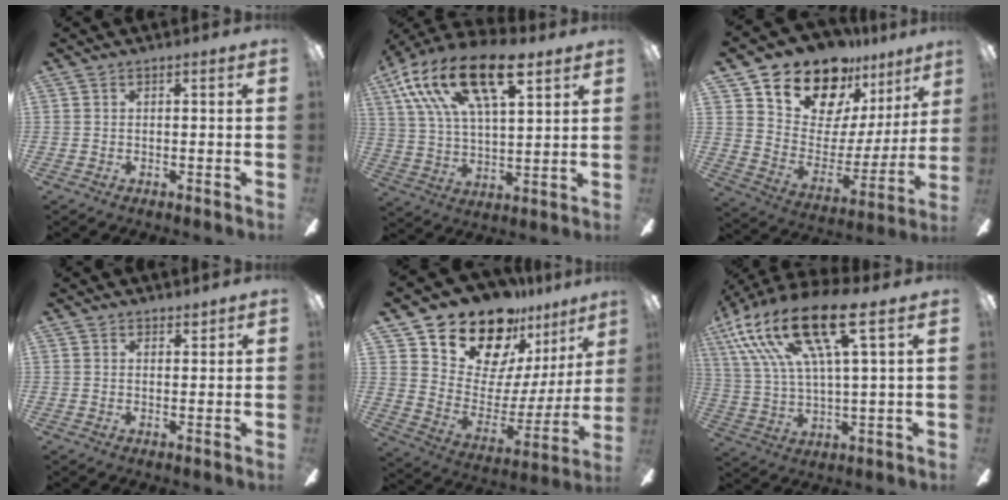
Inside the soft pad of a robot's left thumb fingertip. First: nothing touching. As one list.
[{"total": 22.0, "force": [12.7, 9.5, 15.3], "torque": [-0.280, -0.051, 0.214]}, {"total": 17.4, "force": [14.2, 8.4, 5.5], "torque": [-0.110, -0.112, 0.255]}, {"total": 2.1, "force": [1.8, 1.1, 0.2], "torque": [0.004, -0.005, 0.034]}, {"total": 18.5, "force": [15.2, 8.4, 6.4], "torque": [-0.126, -0.122, 0.272]}, {"total": 21.4, "force": [12.2, 5.9, 16.5], "torque": [-0.340, -0.050, 0.196]}]